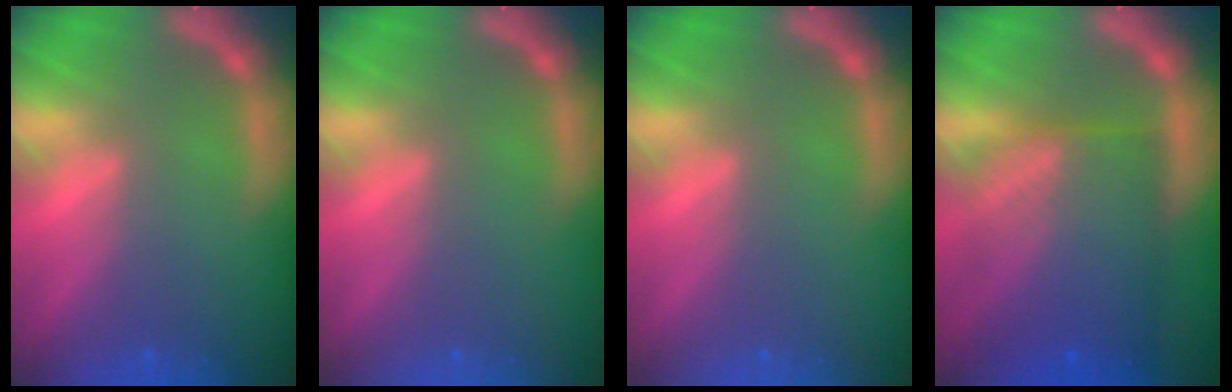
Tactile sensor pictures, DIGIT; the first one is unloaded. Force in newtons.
{"total": 0.0}
{"total": 0.0}
{"total": 10.1}